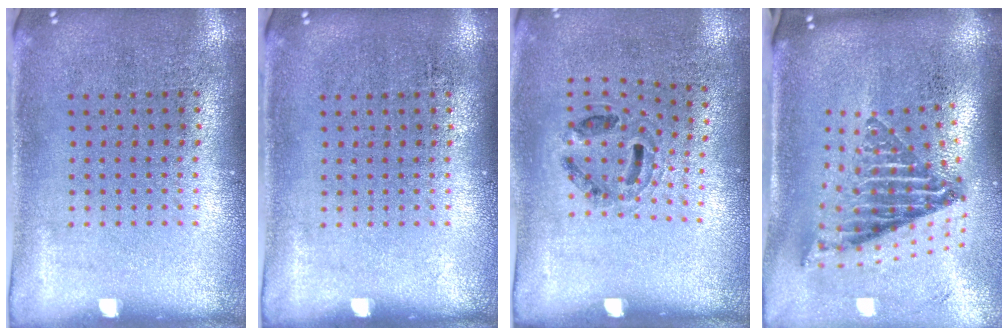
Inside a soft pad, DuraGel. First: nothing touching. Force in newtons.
{"total": 0.0}
{"total": 1.0, "press": 0.8, "slide": 0.6}
{"total": 2.6, "press": 1.6, "slide": 2.0}